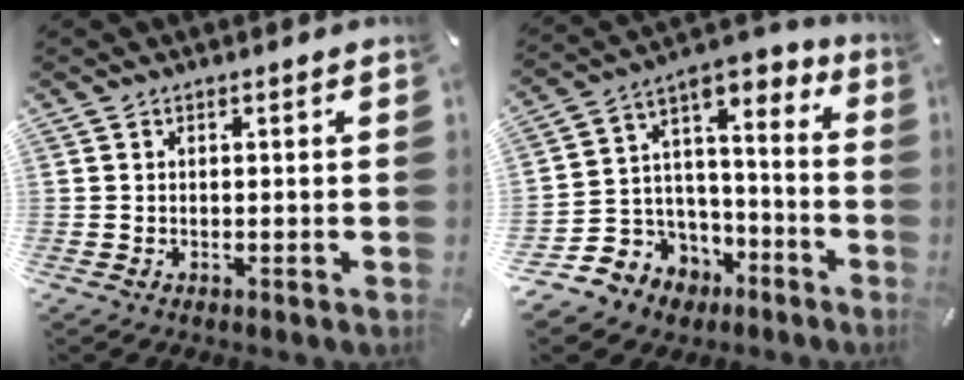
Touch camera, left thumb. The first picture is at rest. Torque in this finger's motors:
{"motor_torque": [1.45, 2.79, 0.13, 0.25, 0.06]}